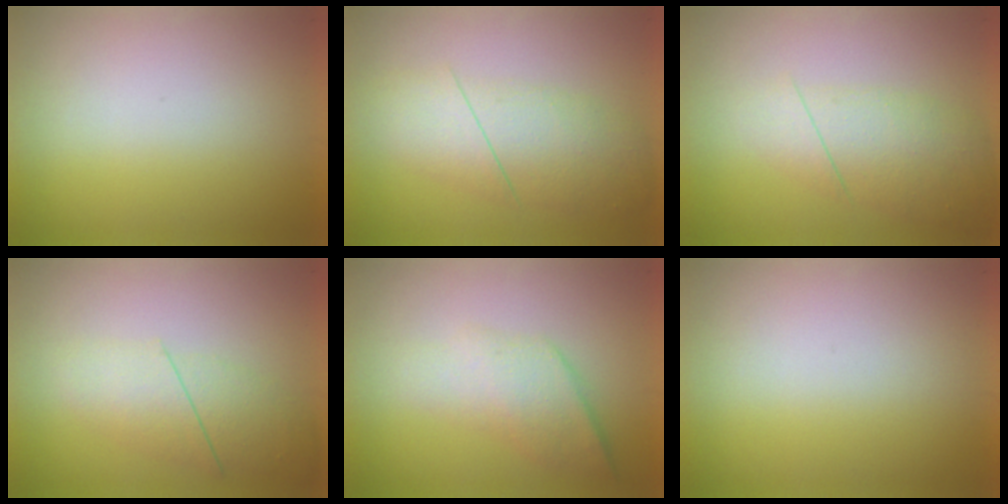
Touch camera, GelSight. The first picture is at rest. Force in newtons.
{"total": 3.1}
{"total": 2.8}
{"total": 2.2}
{"total": 2.2}
{"total": 0.0}